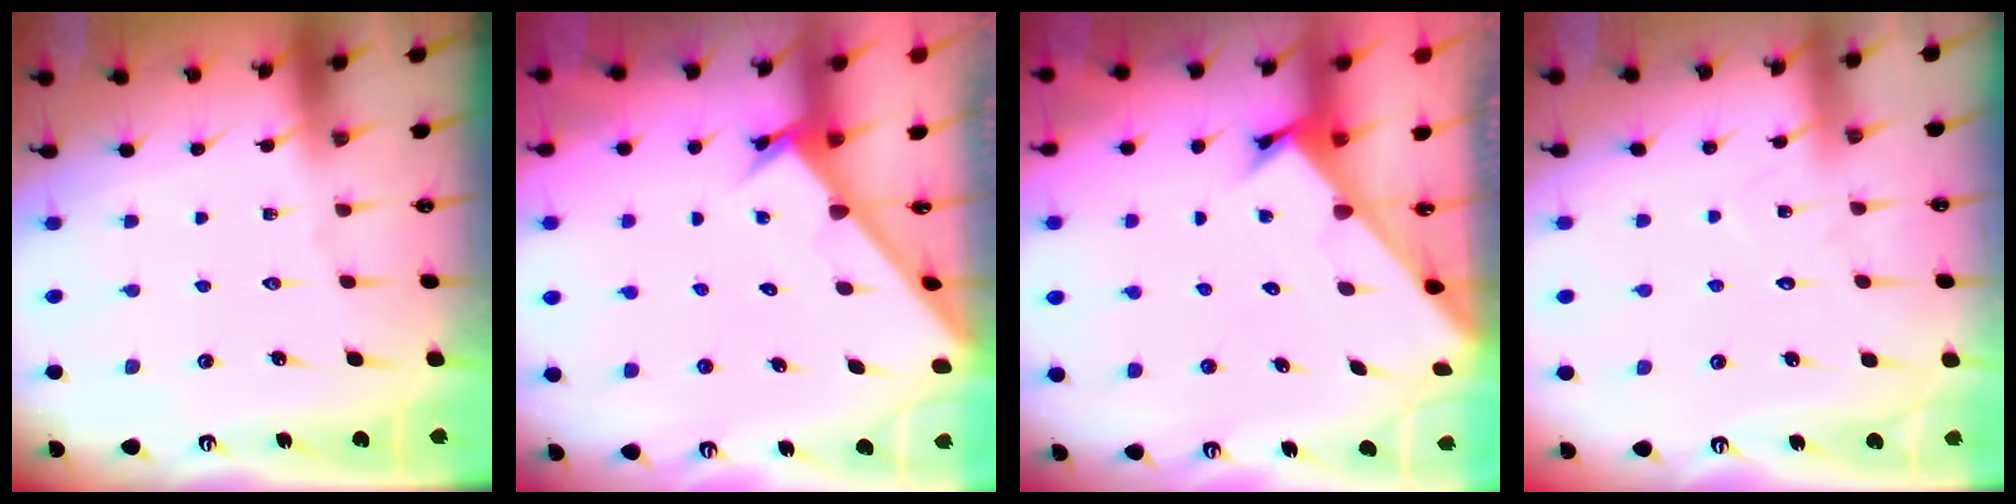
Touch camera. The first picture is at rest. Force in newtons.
{"total": 2.5, "press": 2.5, "slide": 0.1}
{"total": 2.4, "press": 2.4, "slide": 0.2}
{"total": 5.2, "press": 5.2, "slide": 0.6}